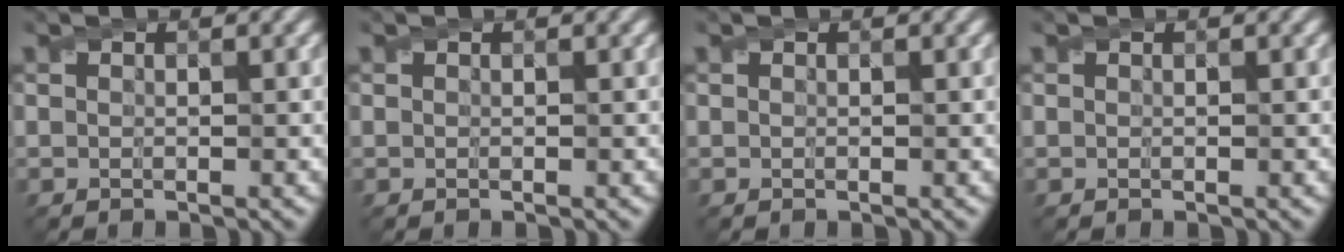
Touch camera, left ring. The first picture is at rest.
{"total": 0.0}
{"total": 0.0}
{"total": 0.0}